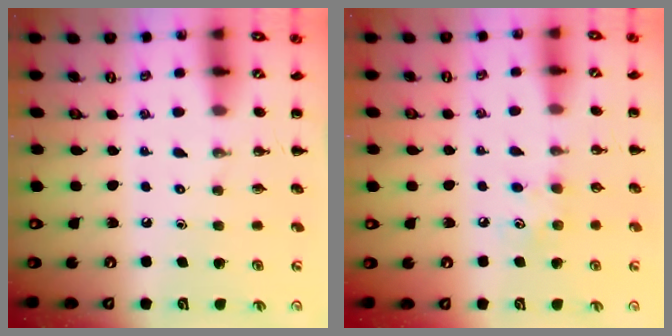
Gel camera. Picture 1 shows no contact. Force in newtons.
{"total": 5.6, "press": 5.5, "slide": 1.1}